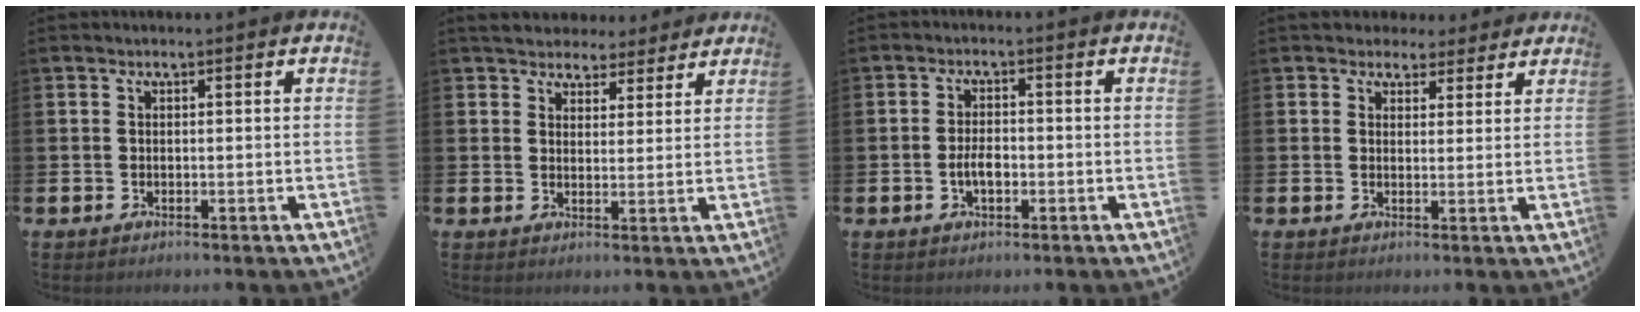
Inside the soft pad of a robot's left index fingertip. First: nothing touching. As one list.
[{"total": 4.8, "force": [4.4, 1.8, 0.3], "torque": [-0.021, -0.021, 0.079]}, {"total": 3.0, "force": [-0.6, 1.6, 2.5], "torque": [-0.034, -0.001, -0.015]}, {"total": 3.3, "force": [2.7, 1.9, -0.2], "torque": [0.004, -0.011, 0.046]}]